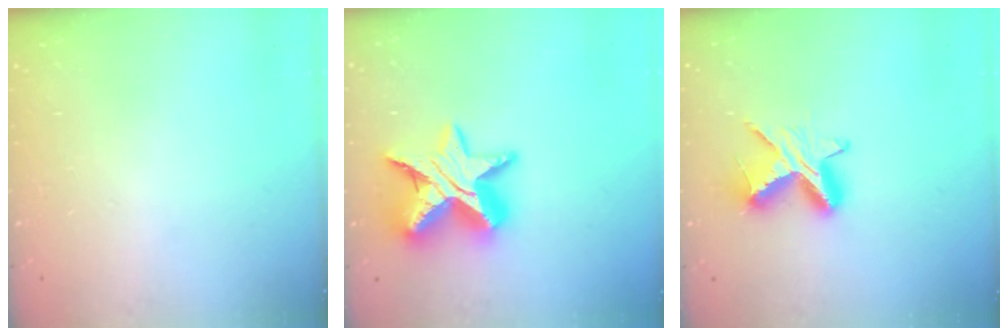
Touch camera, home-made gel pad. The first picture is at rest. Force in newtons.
{"total": 16.1, "press": 16.1, "slide": 0.9}
{"total": 9.1, "press": 9.0, "slide": 1.2}